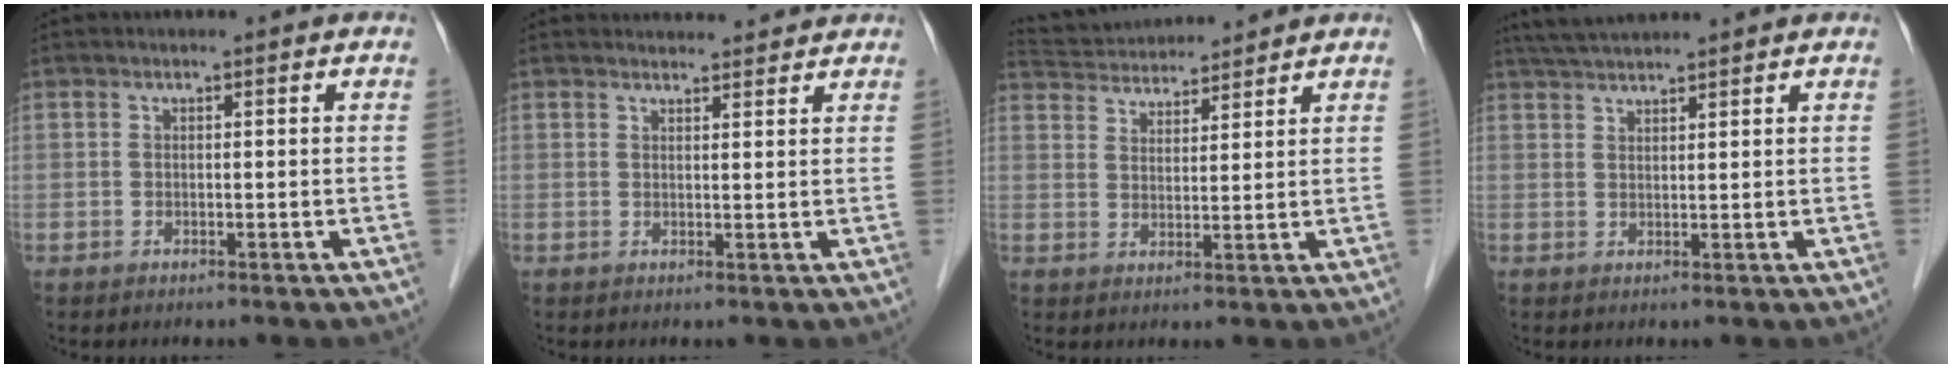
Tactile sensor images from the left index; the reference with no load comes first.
{"total": 5.3, "force": [5.1, 1.0, 0.6], "torque": [-0.005, 0.016, 0.058]}
{"total": 10.2, "force": [9.8, 1.5, 2.3], "torque": [-0.047, 0.031, 0.162]}
{"total": 5.7, "force": [5.3, 0.1, 2.2], "torque": [-0.040, 0.036, 0.096]}